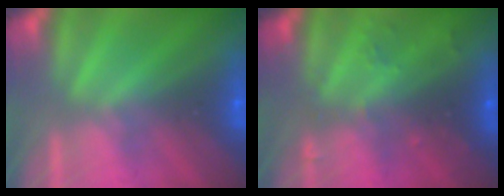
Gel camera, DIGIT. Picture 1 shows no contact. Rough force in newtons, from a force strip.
{"total": 2.4}